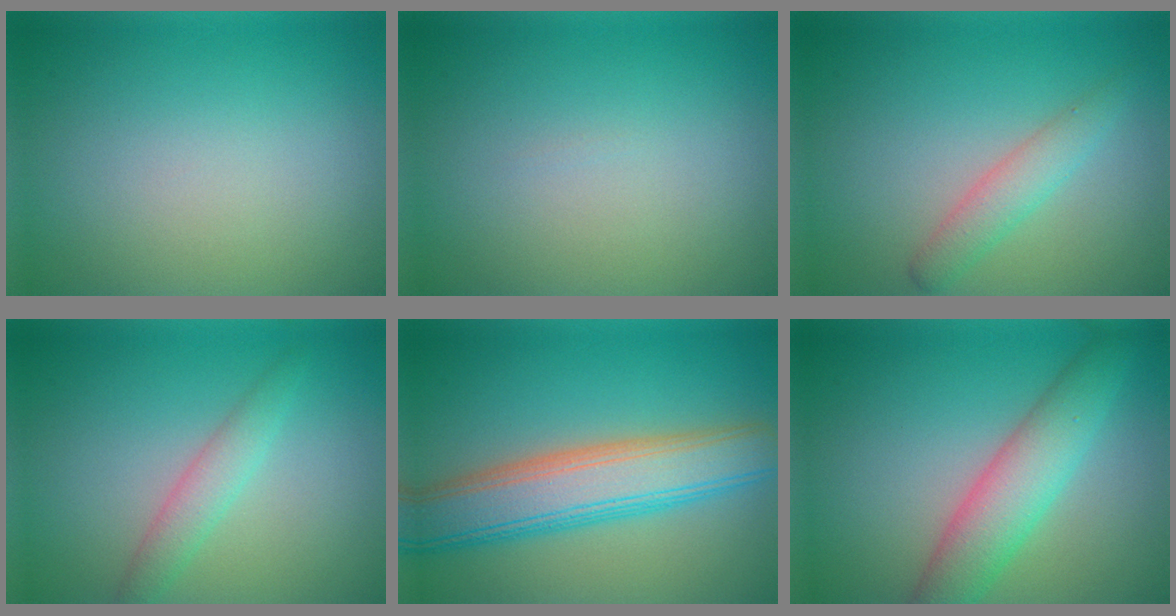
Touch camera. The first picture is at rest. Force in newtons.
{"total": 0.0}
{"total": 2.3, "press": 2.3, "slide": 0.2}
{"total": 2.3, "press": 2.3, "slide": 0.0}
{"total": 7.8, "press": 7.8, "slide": 0.5}
{"total": 5.3, "press": 5.3, "slide": 0.1}